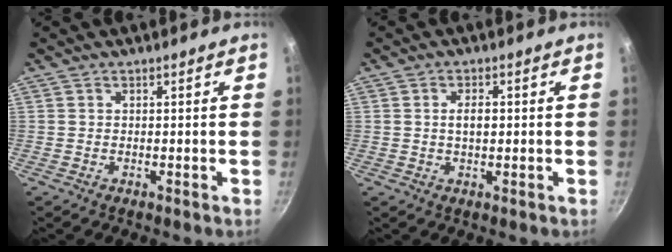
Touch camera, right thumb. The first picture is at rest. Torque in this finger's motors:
{"motor_torque": [-0.32, 0.13, 0.00, 0.25, -0.01]}